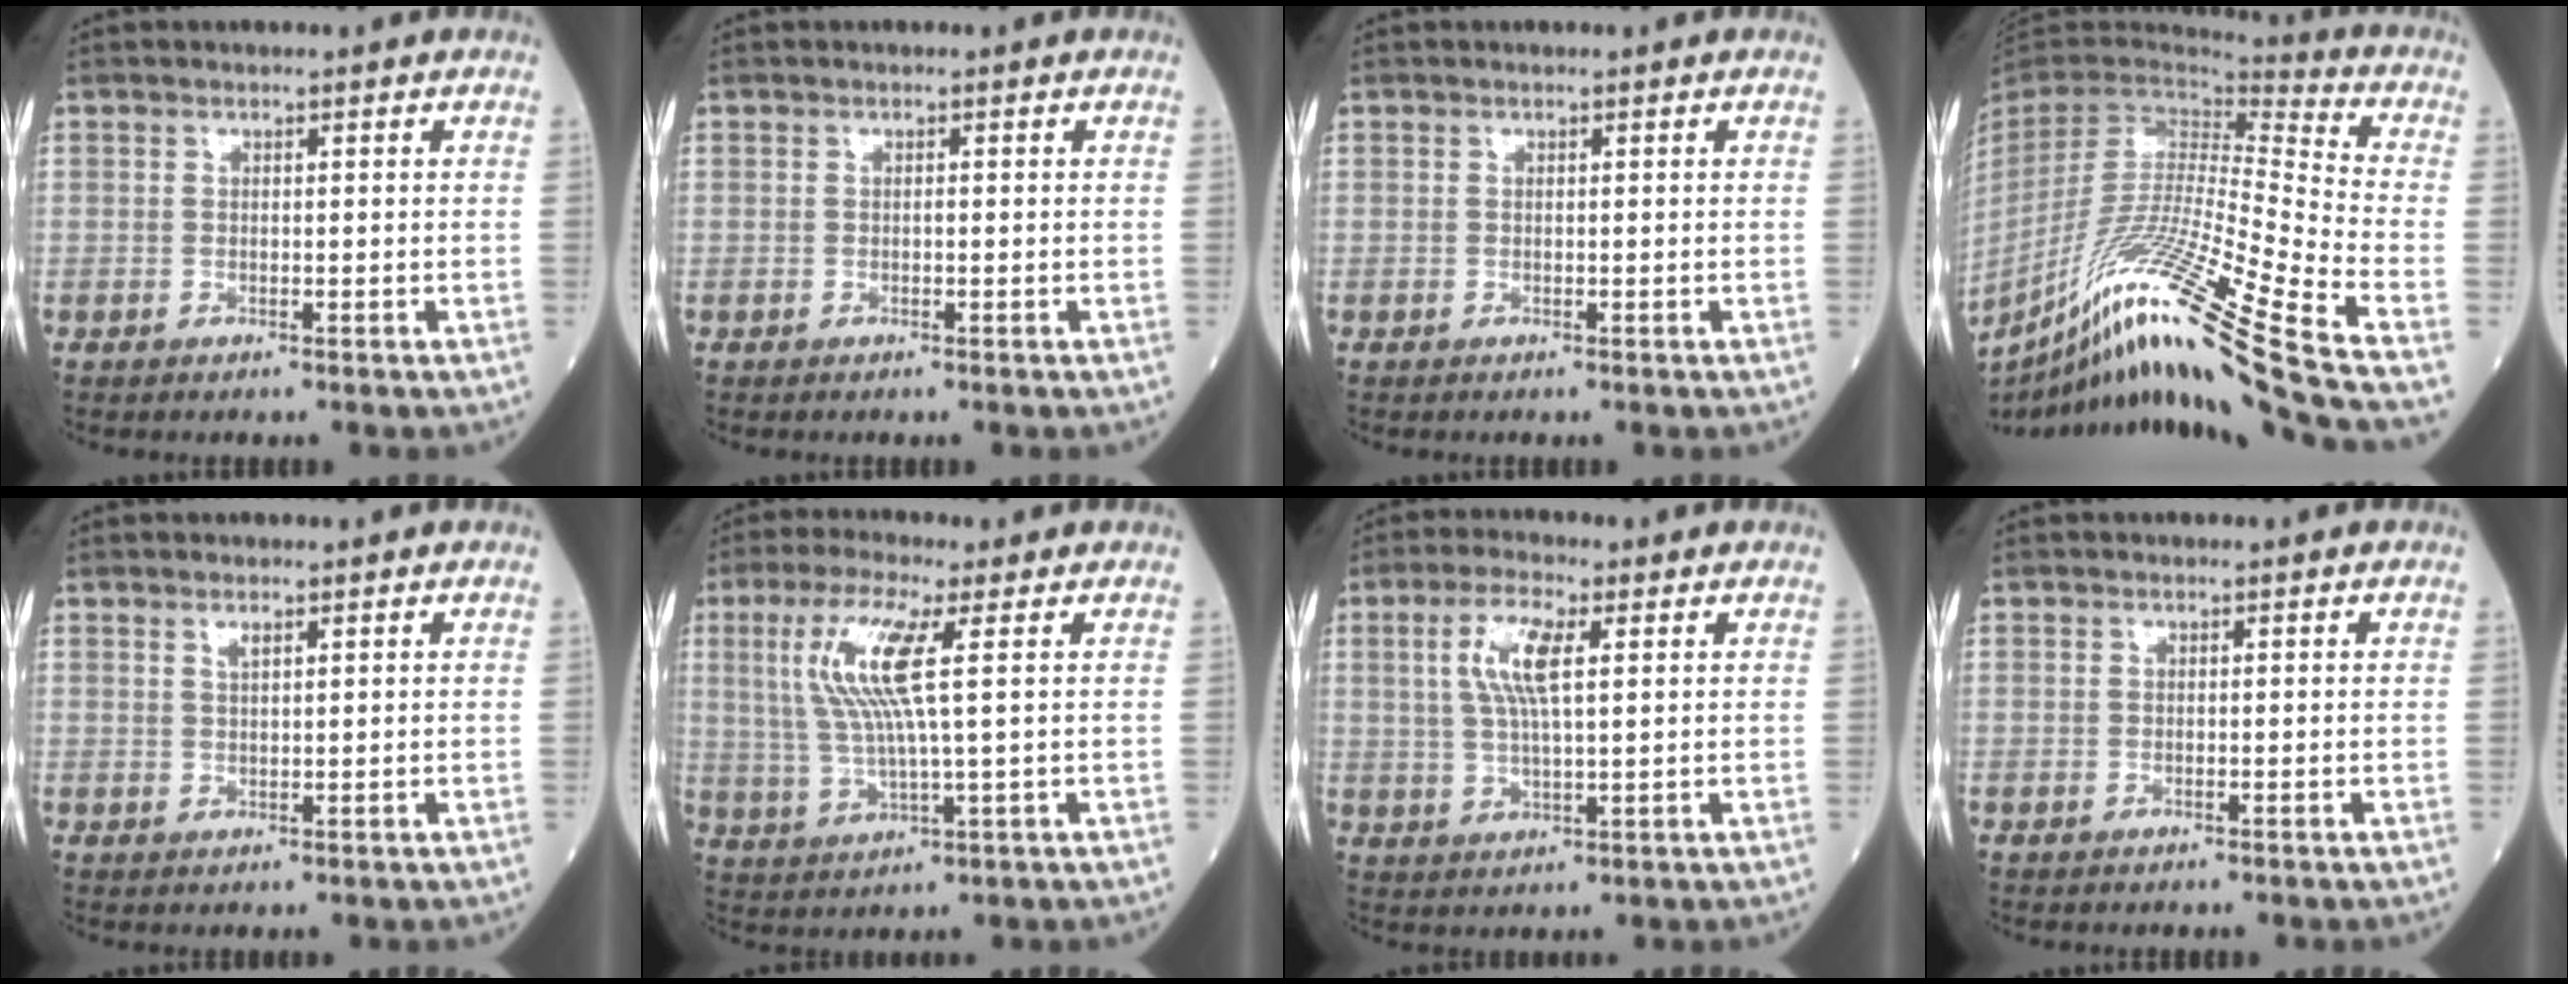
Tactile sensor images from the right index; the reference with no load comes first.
{"total": 0.0}
{"total": 0.0}
{"total": 27.2, "force": [-17.1, -2.2, 20.9], "torque": [-0.359, -0.061, -0.313]}
{"total": 1.2, "force": [0.8, 0.3, 0.9], "torque": [-0.019, -0.001, 0.016]}
{"total": 9.8, "force": [2.7, 0.4, 9.4], "torque": [-0.210, 0.007, 0.051]}
{"total": 7.1, "force": [2.1, 1.5, 6.6], "torque": [-0.139, 0.007, 0.042]}
{"total": 0.0}